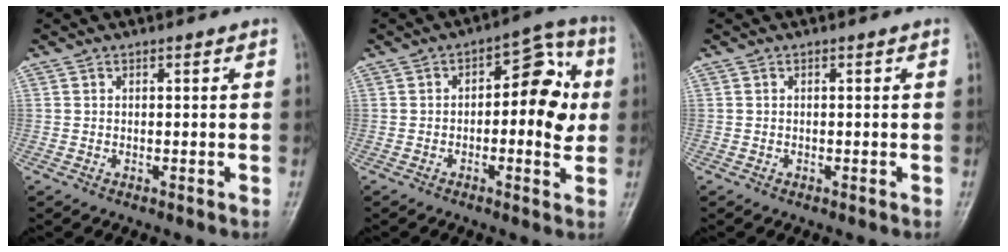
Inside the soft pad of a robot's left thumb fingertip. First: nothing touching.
{"total": 11.1, "force": [0.7, 5.4, 9.7], "torque": [-0.097, 0.027, 0.002]}
{"total": 0.0}